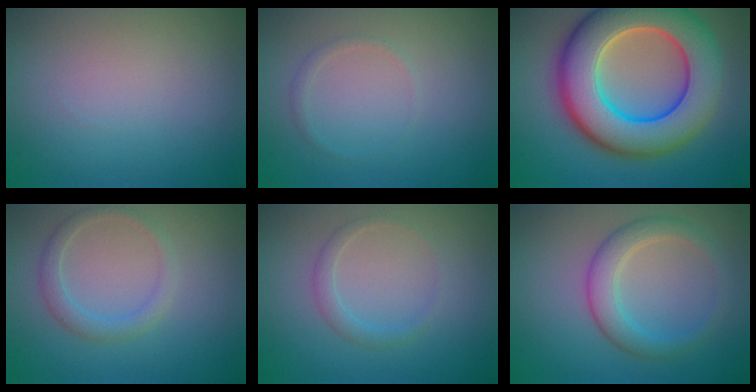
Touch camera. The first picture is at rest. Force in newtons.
{"total": 0.7, "press": 0.7, "slide": 0.0}
{"total": 12.7, "press": 12.7, "slide": 0.8}
{"total": 2.0, "press": 2.0, "slide": 0.1}
{"total": 1.4, "press": 1.4, "slide": 0.1}
{"total": 3.3, "press": 3.3, "slide": 0.1}